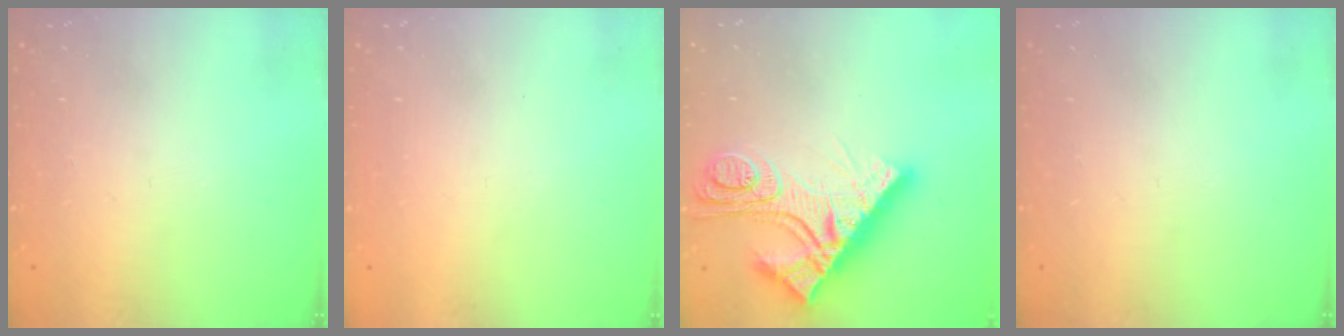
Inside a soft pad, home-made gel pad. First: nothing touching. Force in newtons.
{"total": 0.9, "press": 0.8, "slide": 0.3}
{"total": 15.8, "press": 15.8, "slide": 0.6}
{"total": 0.0}